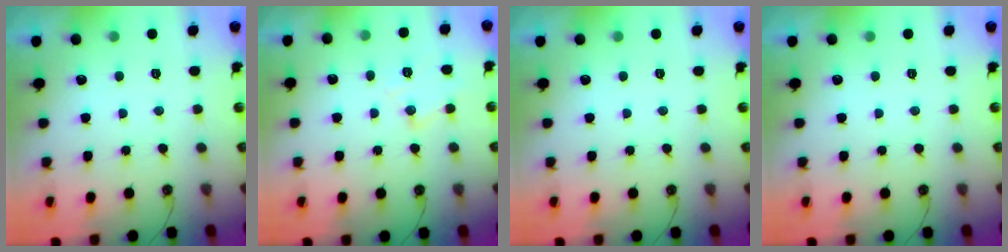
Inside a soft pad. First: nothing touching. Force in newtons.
{"total": 10.2, "press": 10.2, "slide": 0.7}
{"total": 0.0}
{"total": 0.0}